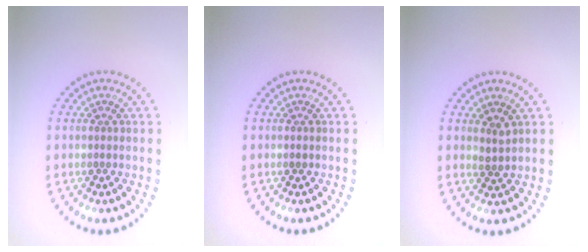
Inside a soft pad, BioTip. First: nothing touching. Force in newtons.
{"total": 0.6, "press": 0.6, "slide": 0.1}
{"total": 1.3, "press": 1.0, "slide": 0.8}